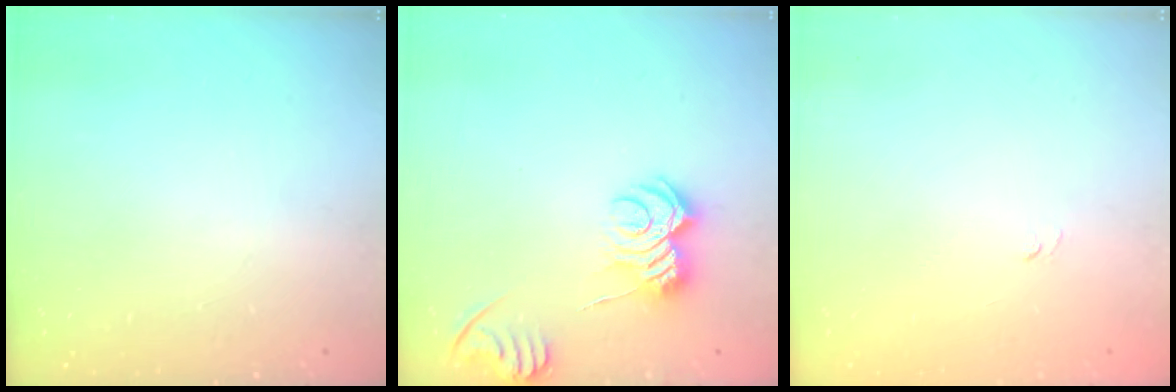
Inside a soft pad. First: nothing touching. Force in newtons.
{"total": 9.8, "press": 9.8, "slide": 0.2}
{"total": 3.3, "press": 3.1, "slide": 1.0}